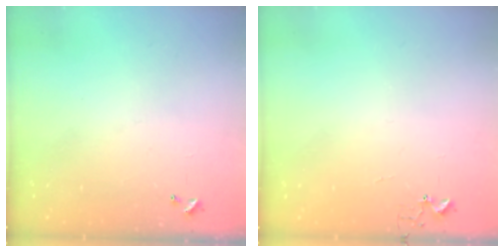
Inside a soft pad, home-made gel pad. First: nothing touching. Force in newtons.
{"total": 3.8, "press": 3.8, "slide": 0.3}